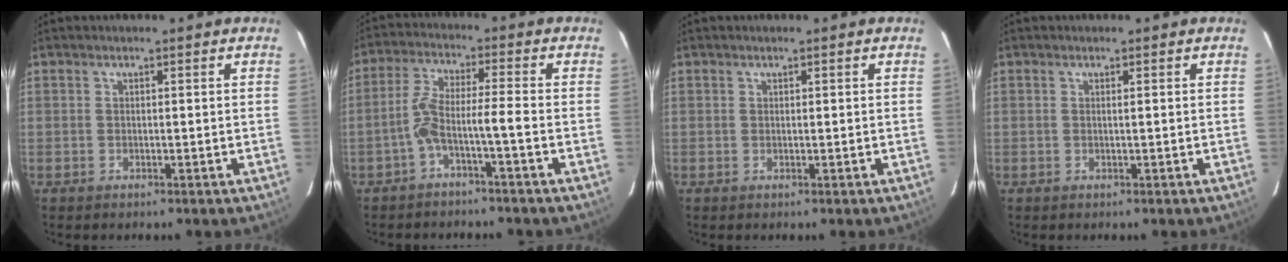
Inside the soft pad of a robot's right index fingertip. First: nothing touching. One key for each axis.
{"total": 5.1, "fx": -2.5, "fy": -0.5, "fz": 4.5, "tx": -0.092, "ty": 0.023, "tz": -0.047}
{"total": 0.0}
{"total": 0.0}